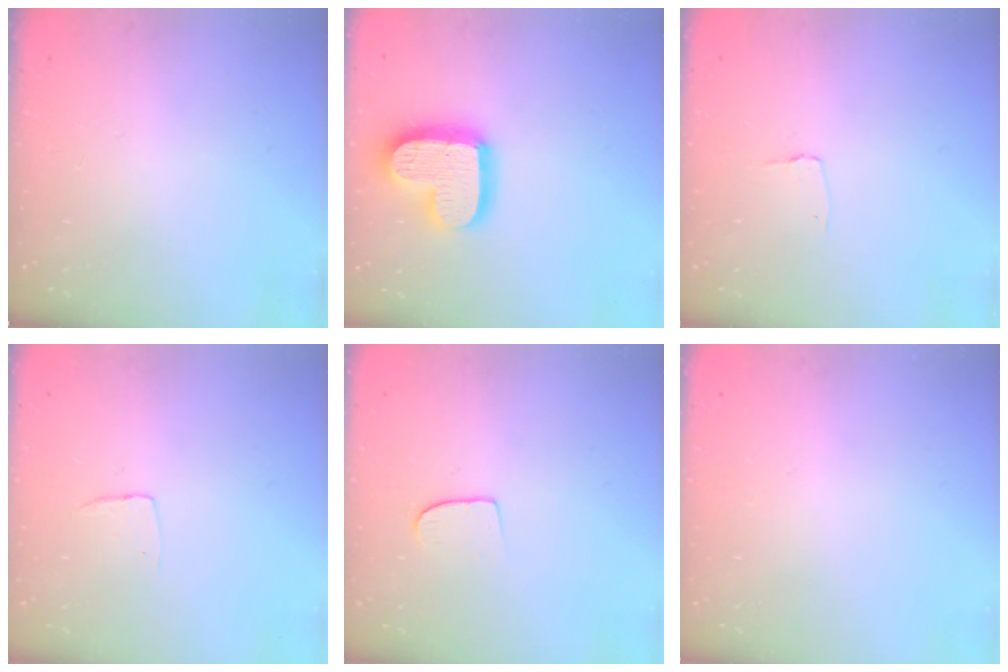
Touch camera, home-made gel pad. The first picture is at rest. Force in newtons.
{"total": 17.0, "press": 17.0, "slide": 1.3}
{"total": 2.7, "press": 2.7, "slide": 0.3}
{"total": 3.7, "press": 3.7, "slide": 0.2}
{"total": 6.8, "press": 6.7, "slide": 0.5}
{"total": 0.0}